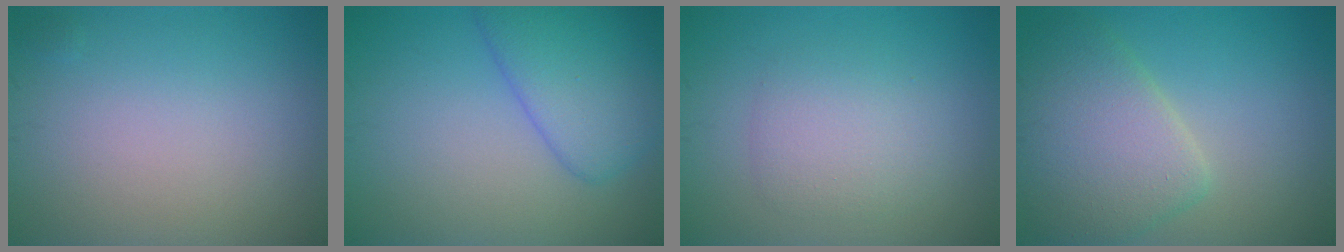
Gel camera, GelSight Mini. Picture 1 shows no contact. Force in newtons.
{"total": 5.3, "press": 5.3, "slide": 0.1}
{"total": 2.9, "press": 2.9, "slide": 0.2}
{"total": 6.2, "press": 6.2, "slide": 0.4}